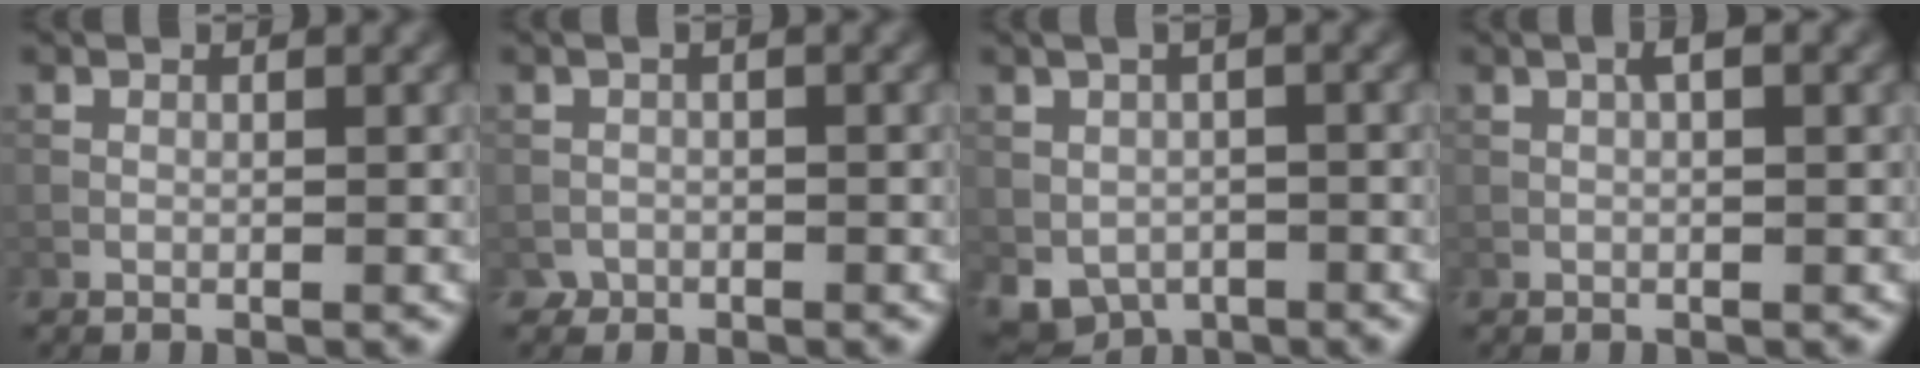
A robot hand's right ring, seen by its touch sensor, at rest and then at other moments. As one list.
[{"total": 1.0, "force": [-0.7, 0.7, 0.2], "torque": [0.001, -0.001, -0.014]}, {"total": 5.2, "force": [-1.3, 3.8, 3.4], "torque": [-0.051, -0.009, -0.003]}, {"total": 1.5, "force": [0.4, 0.3, 1.4], "torque": [-0.027, 0.006, 0.006]}]